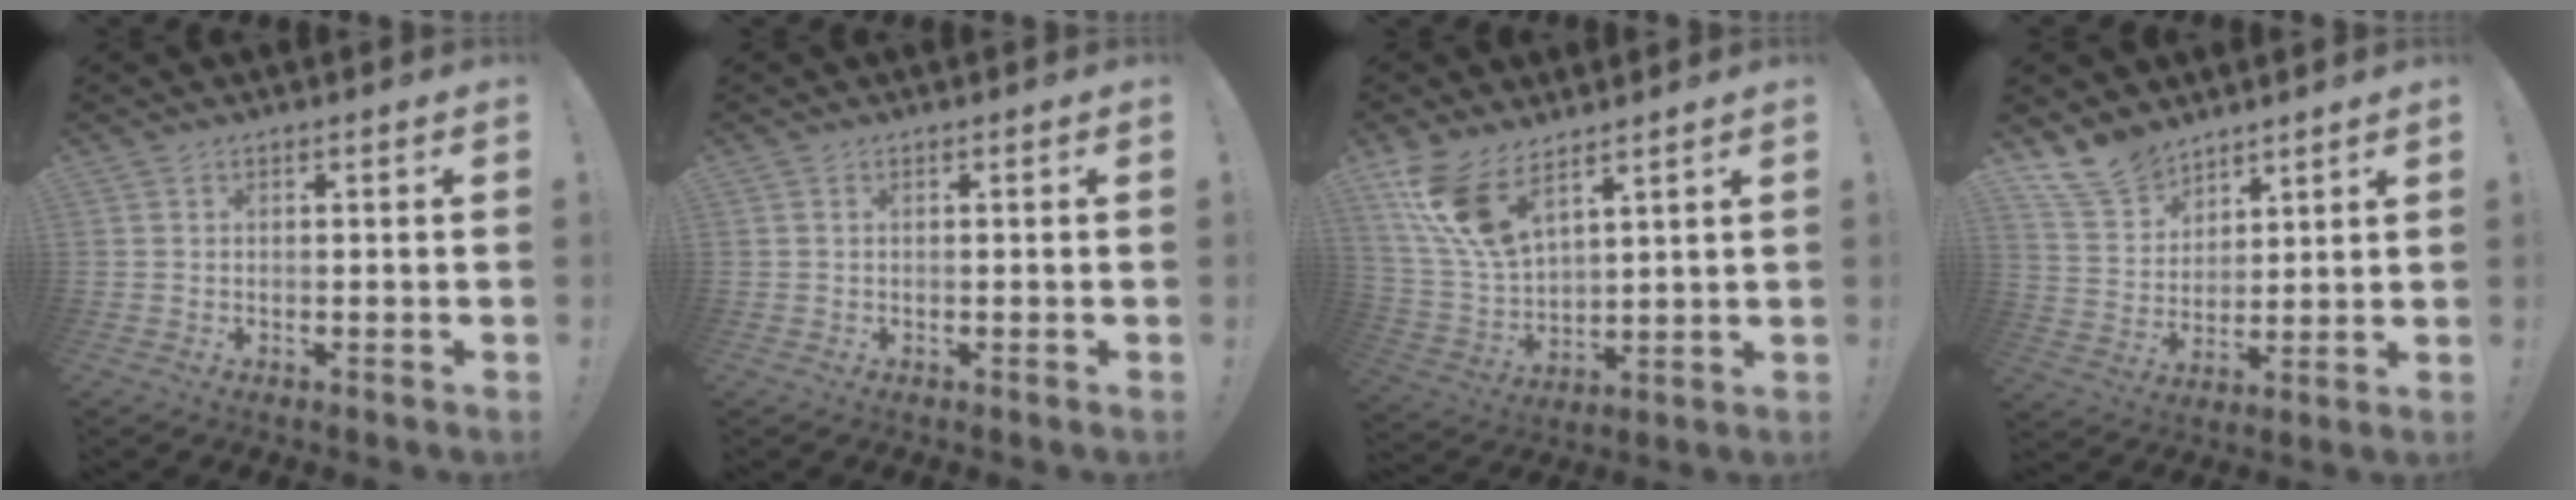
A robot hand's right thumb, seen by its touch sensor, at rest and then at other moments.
{"total": 0.0}
{"total": 14.2, "force": [9.4, 6.2, 8.6], "torque": [-0.188, -0.054, 0.179]}
{"total": 11.5, "force": [9.5, 6.1, 2.4], "torque": [-0.055, -0.067, 0.188]}